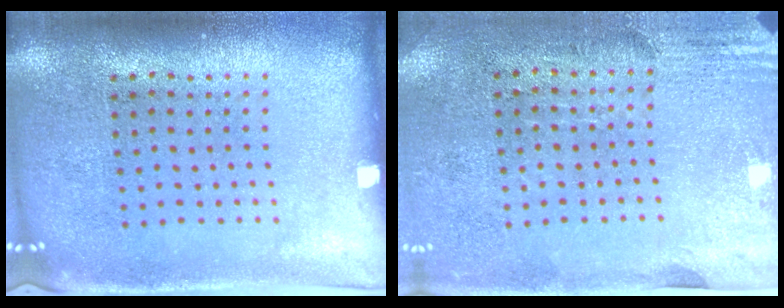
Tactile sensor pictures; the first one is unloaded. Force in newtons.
{"total": 2.9, "press": 2.5, "slide": 1.5}